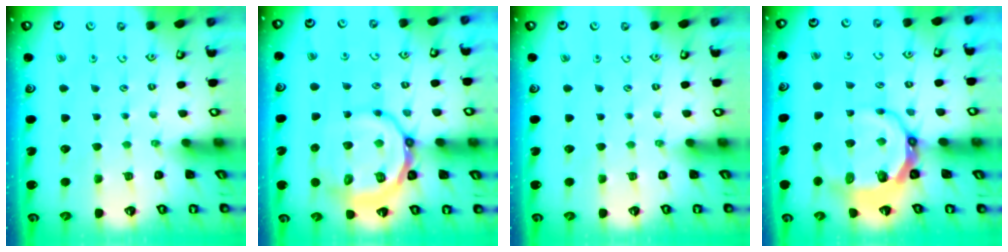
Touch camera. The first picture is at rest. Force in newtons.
{"total": 15.0, "press": 14.8, "slide": 2.7}
{"total": 0.0}
{"total": 10.3, "press": 9.4, "slide": 4.1}